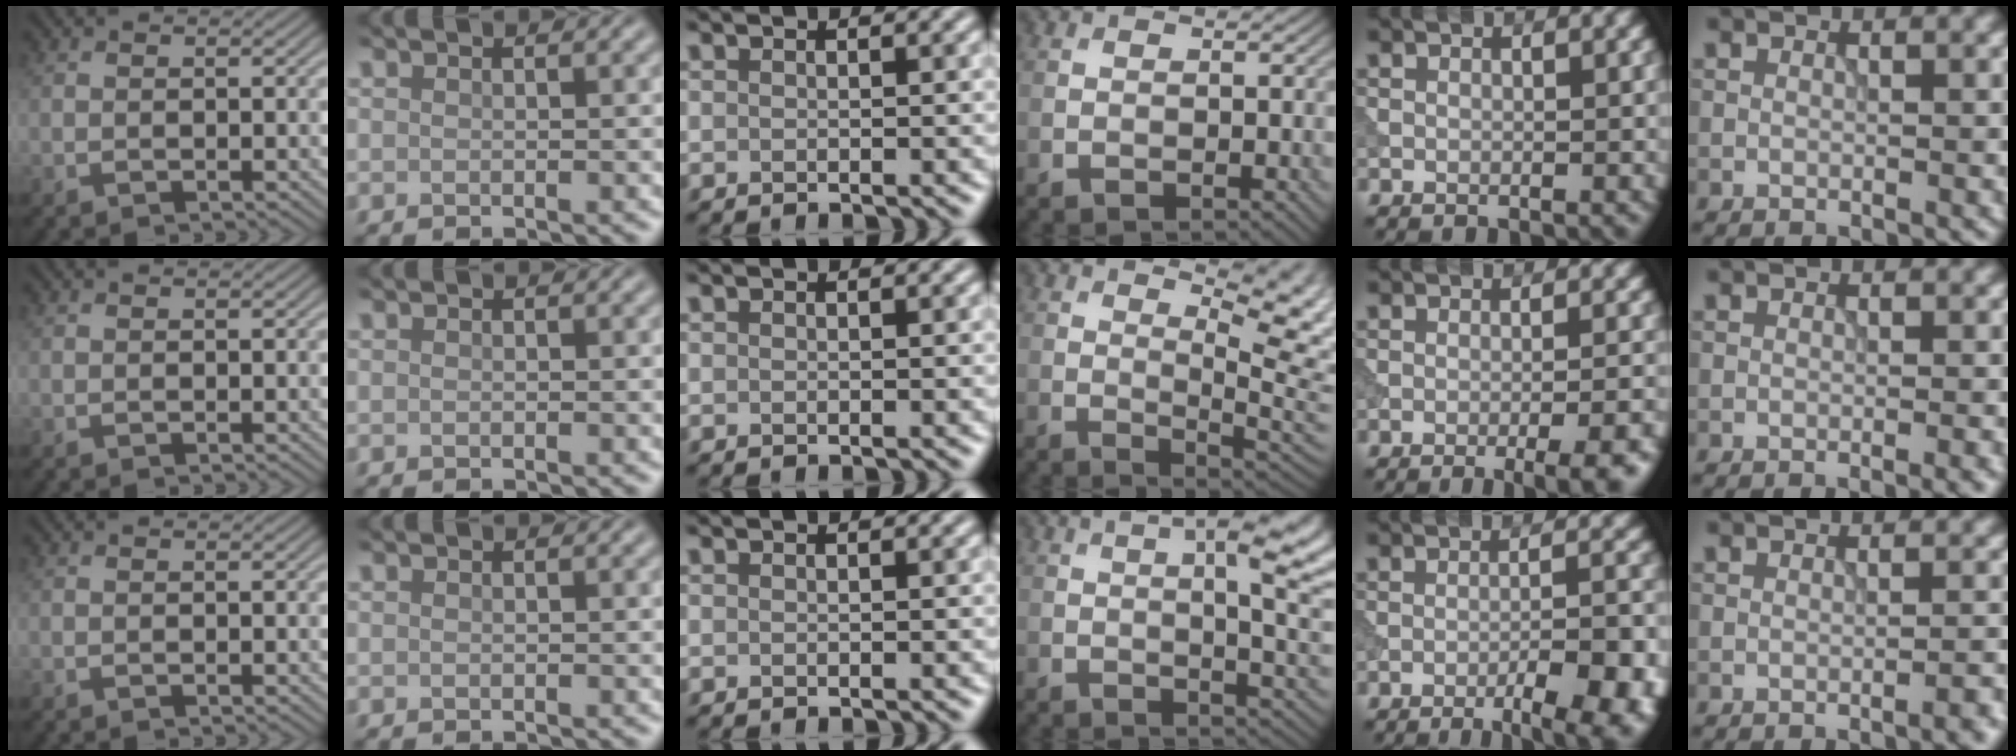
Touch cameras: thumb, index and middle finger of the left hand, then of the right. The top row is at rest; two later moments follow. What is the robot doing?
{"motion": "dispense", "object": "syringe"}